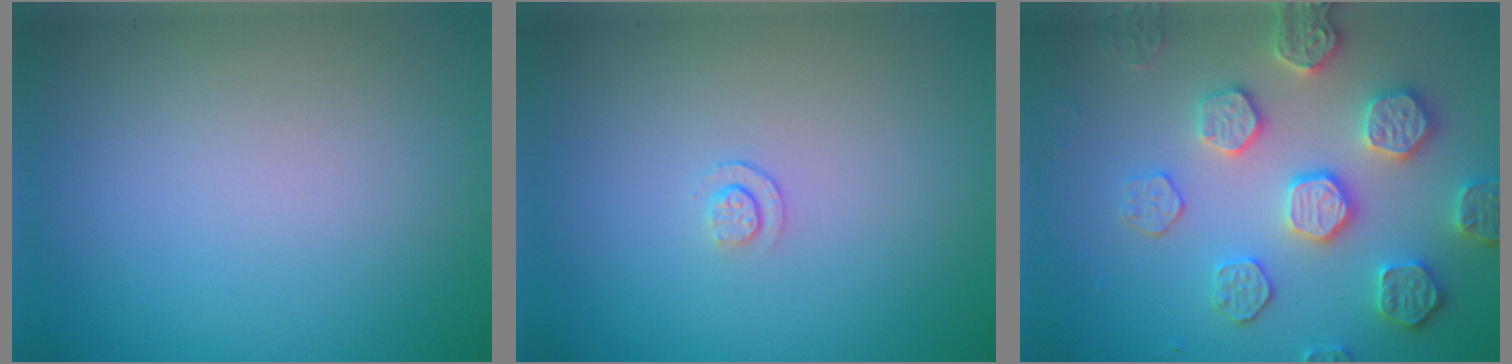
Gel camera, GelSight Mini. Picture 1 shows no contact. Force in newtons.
{"total": 0.8, "press": 0.5, "slide": 0.7}
{"total": 5.3, "press": 5.0, "slide": 1.8}